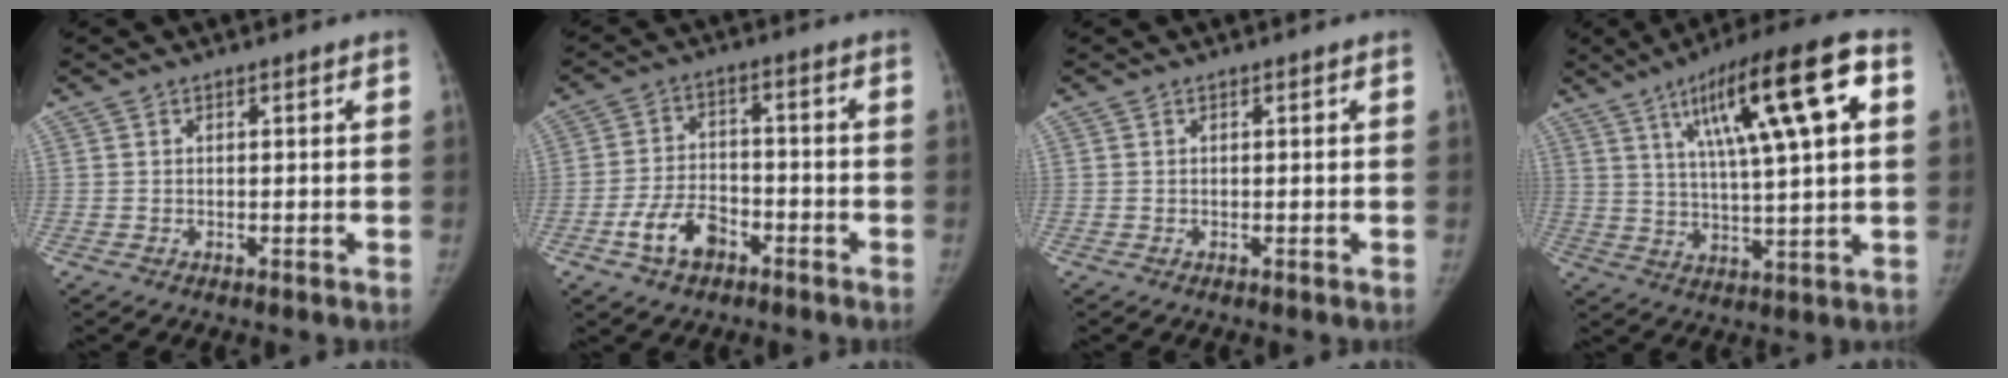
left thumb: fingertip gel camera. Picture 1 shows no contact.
{"total": 7.8, "force": [-4.3, 4.8, 4.3], "torque": [-0.074, 0.029, -0.077]}
{"total": 0.0}
{"total": 19.4, "force": [6.9, 3.8, 17.8], "torque": [-0.278, 0.006, 0.107]}